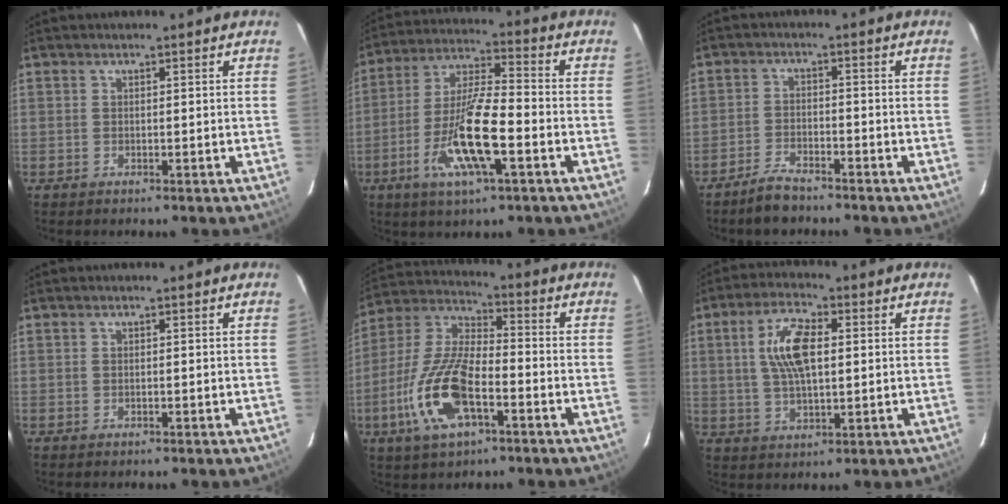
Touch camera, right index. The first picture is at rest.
{"total": 14.9, "force": [-5.6, 3.1, 13.4], "torque": [-0.277, -0.010, -0.109]}
{"total": 4.8, "force": [-4.2, 1.3, 2.0], "torque": [-0.059, 0.001, -0.078]}
{"total": 0.0}
{"total": 16.2, "force": [-6.3, 6.5, 13.4], "torque": [-0.293, -0.008, -0.125]}
{"total": 9.6, "force": [1.8, 4.1, 8.5], "torque": [-0.164, 0.012, 0.036]}